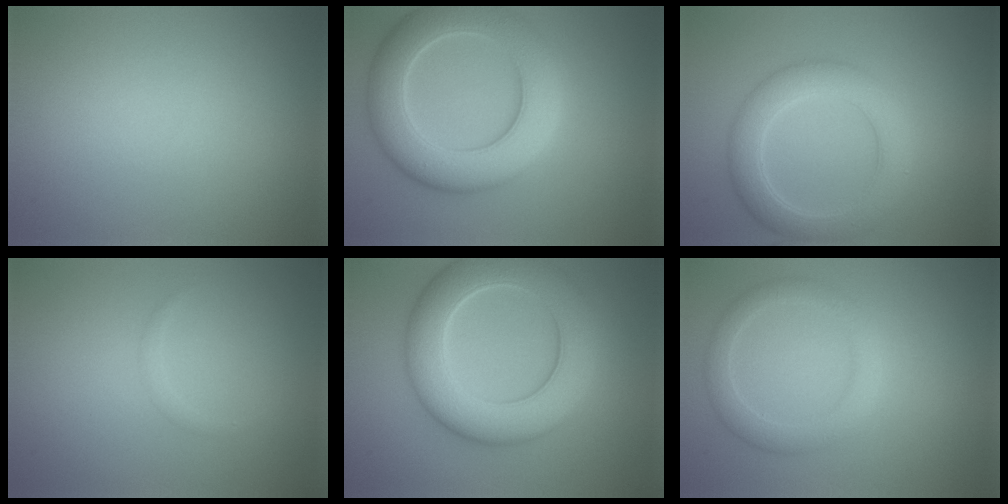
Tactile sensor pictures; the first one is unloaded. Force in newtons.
{"total": 8.6, "press": 8.6, "slide": 0.4}
{"total": 4.7, "press": 4.7, "slide": 0.2}
{"total": 0.7, "press": 0.7, "slide": 0.1}
{"total": 9.0, "press": 9.0, "slide": 0.5}
{"total": 2.8, "press": 2.8, "slide": 0.1}